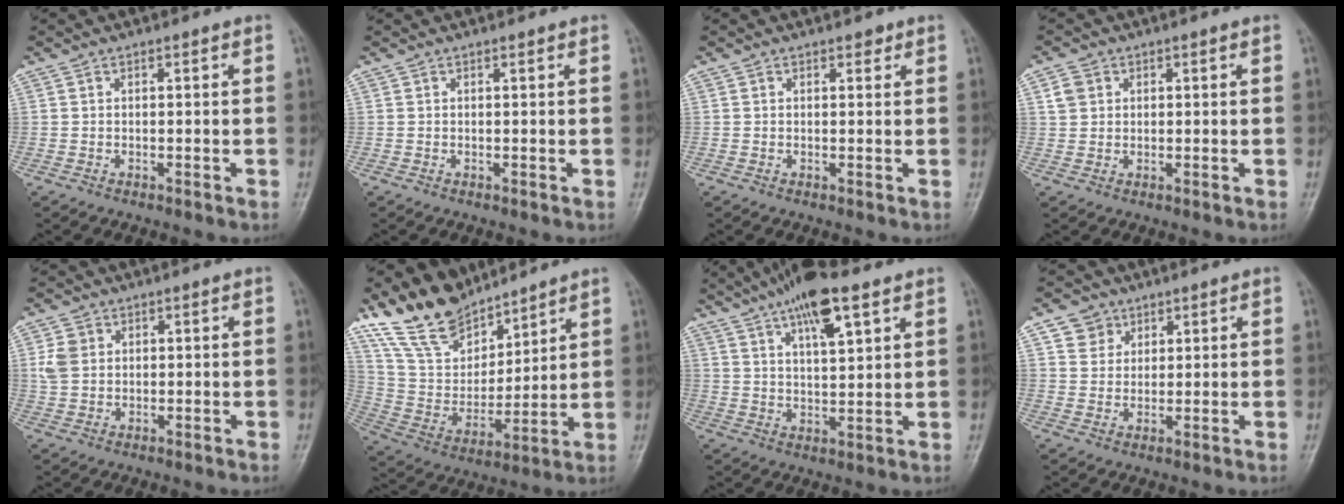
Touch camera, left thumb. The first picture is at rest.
{"total": 0.0}
{"total": 1.1, "force": [0.8, 0.7, 0.5], "torque": [0.002, -0.004, 0.008]}
{"total": 3.2, "force": [1.1, 2.7, 1.2], "torque": [-0.013, 0.000, 0.022]}
{"total": 4.2, "force": [1.0, 3.5, 2.2], "torque": [-0.030, 0.003, 0.023]}
{"total": 17.0, "force": [13.6, 8.0, 6.4], "torque": [-0.082, -0.063, 0.269]}
{"total": 12.3, "force": [7.4, 3.7, 9.2], "torque": [-0.142, -0.020, 0.124]}
{"total": 4.7, "force": [2.6, 3.8, 0.7], "torque": [0.012, -0.016, 0.047]}